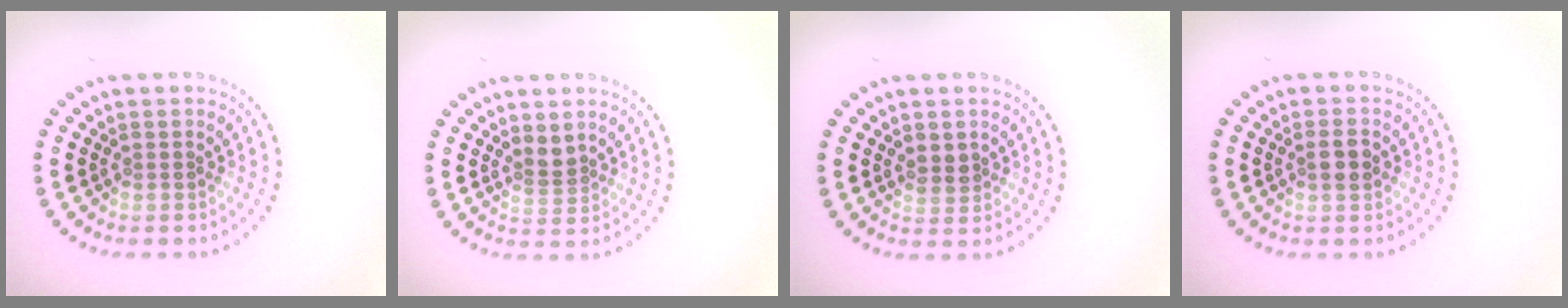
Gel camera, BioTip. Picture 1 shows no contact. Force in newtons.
{"total": 1.4, "press": 0.9, "slide": 1.0}
{"total": 1.5, "press": 1.4, "slide": 0.6}
{"total": 1.9, "press": 1.9, "slide": 0.3}